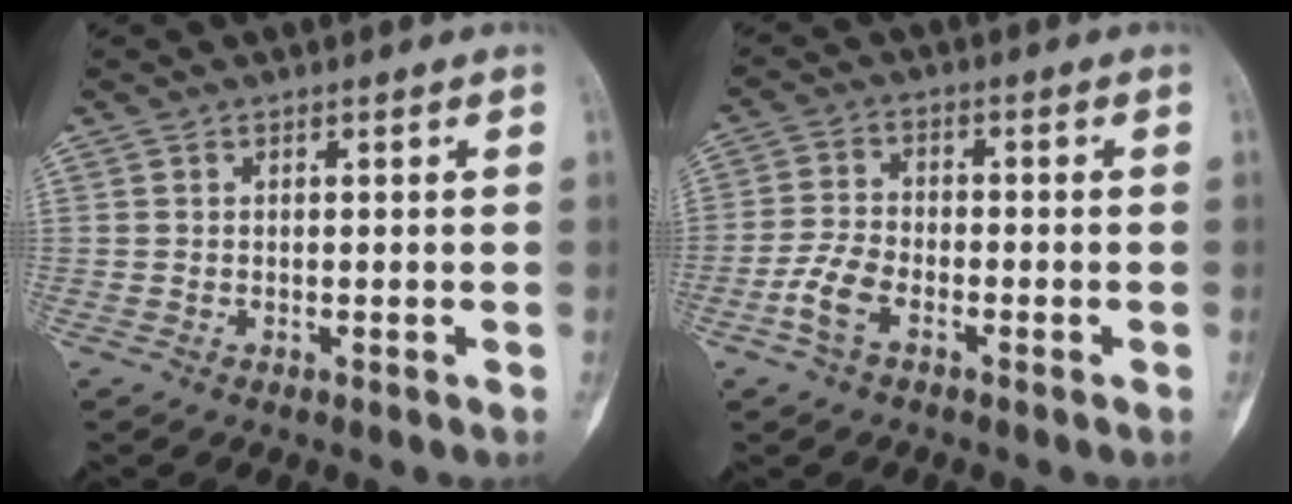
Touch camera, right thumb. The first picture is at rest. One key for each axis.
{"total": 5.7, "fx": -2.9, "fy": 3.1, "fz": 3.8, "tx": -0.084, "ty": 0.016, "tz": -0.063}